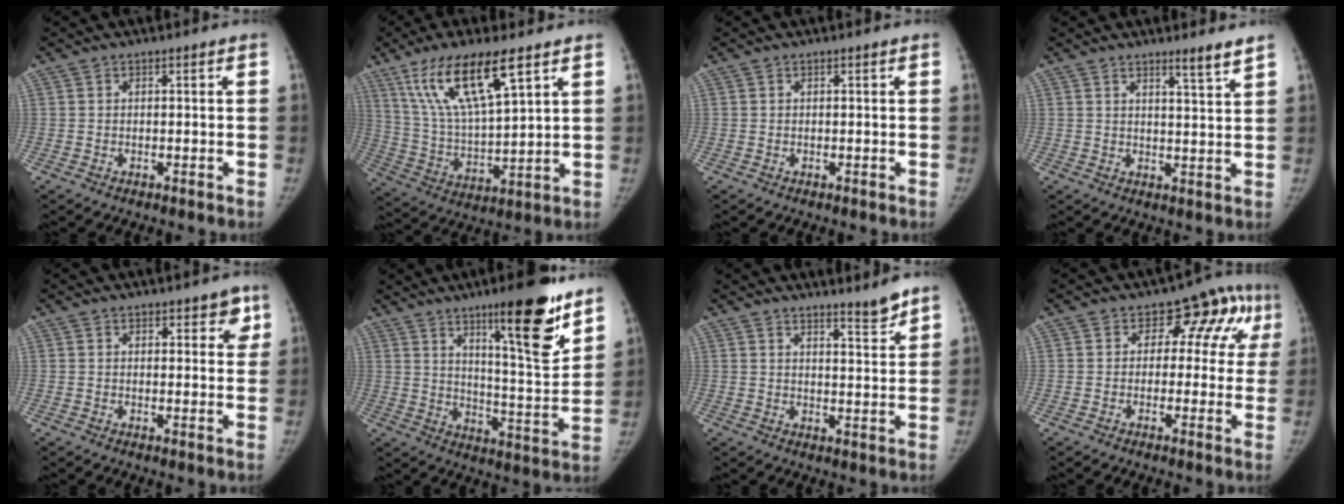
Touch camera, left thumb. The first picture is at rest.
{"total": 17.0, "force": [9.6, 4.4, 13.3], "torque": [-0.249, -0.033, 0.192]}
{"total": 0.0}
{"total": 4.1, "force": [3.2, -0.3, 2.5], "torque": [-0.035, -0.034, 0.050]}
{"total": 4.7, "force": [2.9, 2.4, 2.8], "torque": [0.003, -0.013, 0.033]}
{"total": 17.8, "force": [11.3, 3.1, 13.4], "torque": [-0.166, -0.080, 0.178]}
{"total": 4.7, "force": [4.1, 0.1, 2.3], "torque": [-0.030, -0.044, 0.065]}
{"total": 9.9, "force": [2.9, 7.1, 6.2], "torque": [-0.013, 0.011, 0.025]}